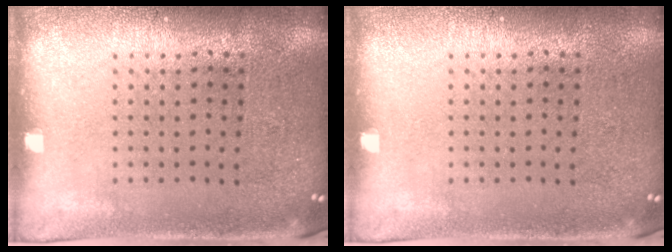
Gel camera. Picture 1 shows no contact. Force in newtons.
{"total": 0.0}